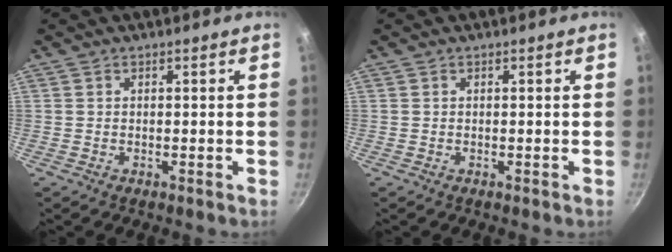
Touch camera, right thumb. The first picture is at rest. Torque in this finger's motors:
{"motor_torque": [0.00, 0.00, 0.00, 0.00, 0.00]}